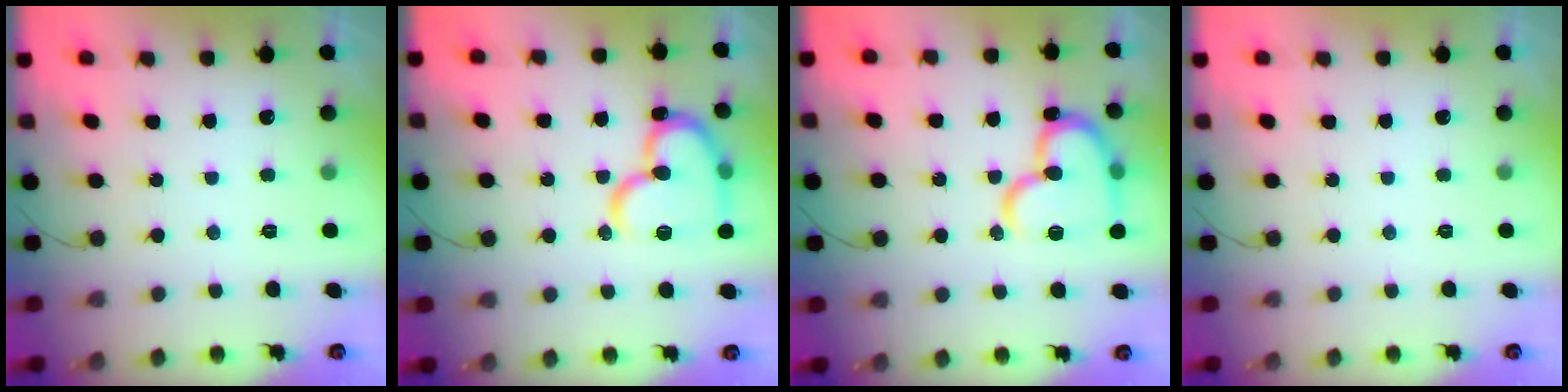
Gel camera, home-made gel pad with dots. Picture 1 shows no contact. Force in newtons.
{"total": 18.4, "press": 18.2, "slide": 2.4}
{"total": 18.0, "press": 18.0, "slide": 1.6}
{"total": 0.0}